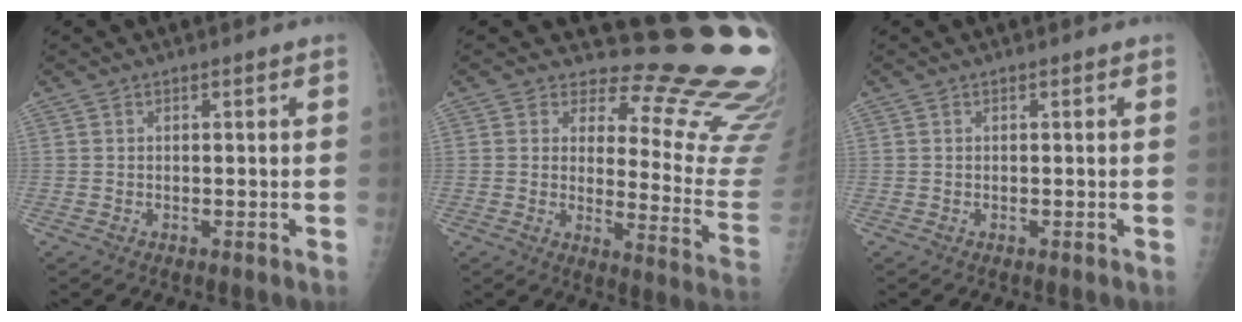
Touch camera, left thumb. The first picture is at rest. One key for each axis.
{"total": 19.9, "fx": 17.2, "fy": 5.6, "fz": 8.2, "tx": -0.053, "ty": -0.179, "tz": 0.193}
{"total": 0.0}